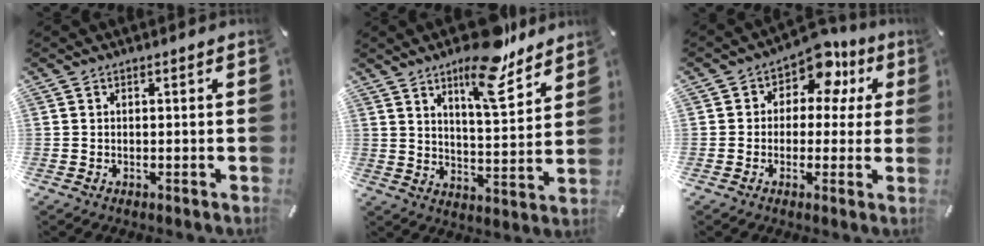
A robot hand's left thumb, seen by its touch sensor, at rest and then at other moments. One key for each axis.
{"total": 14.9, "fx": 10.6, "fy": 5.1, "fz": 9.2, "tx": -0.135, "ty": -0.066, "tz": 0.176}
{"total": 9.2, "fx": 4.6, "fy": 6.4, "fz": 4.7, "tx": -0.077, "ty": -0.026, "tz": 0.081}